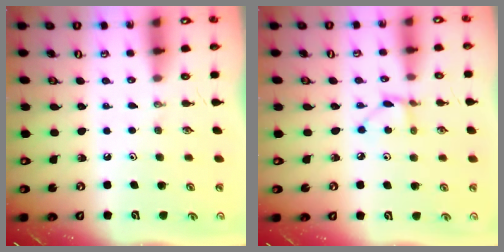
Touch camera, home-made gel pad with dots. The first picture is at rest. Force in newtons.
{"total": 4.0, "press": 4.0, "slide": 0.5}